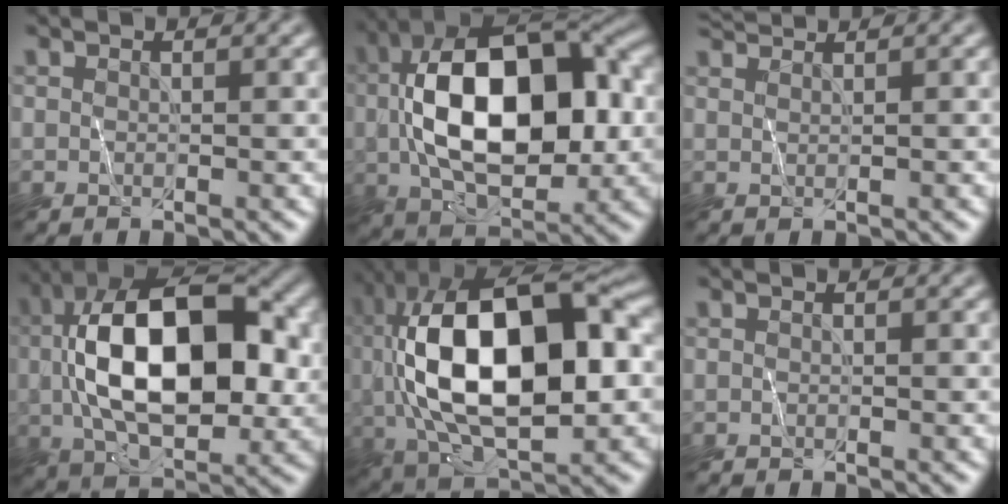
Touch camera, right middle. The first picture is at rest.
{"total": 14.4, "force": [0.0, 7.8, 12.0], "torque": [-0.195, 0.018, -0.008]}
{"total": 2.1, "force": [2.0, -0.4, 0.1], "torque": [-0.008, 0.012, 0.042]}
{"total": 14.3, "force": [0.3, 7.5, 12.2], "torque": [-0.193, 0.021, -0.003]}
{"total": 15.0, "force": [0.6, 6.9, 13.3], "torque": [-0.220, 0.022, 0.002]}
{"total": 0.0}